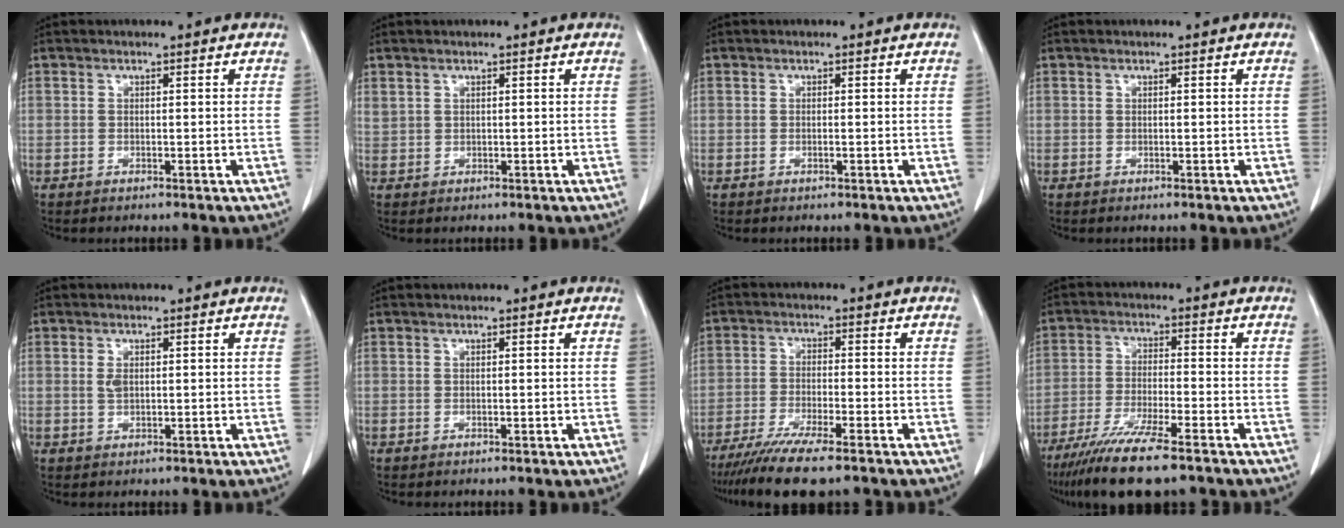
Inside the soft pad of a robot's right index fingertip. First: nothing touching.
{"total": 1.9, "force": [0.8, 1.4, 0.9], "torque": [-0.040, 0.020, 0.027]}
{"total": 0.6, "force": [-0.2, 0.2, 0.5], "torque": [-0.014, 0.000, -0.002]}
{"total": 0.0}
{"total": 1.9, "force": [0.2, 1.1, 1.6], "torque": [-0.036, 0.004, 0.006]}
{"total": 0.0}
{"total": 11.7, "force": [-8.9, 1.7, 7.4], "torque": [-0.124, -0.025, -0.142]}
{"total": 13.9, "force": [-10.1, 2.1, 9.2], "torque": [-0.174, -0.035, -0.170]}